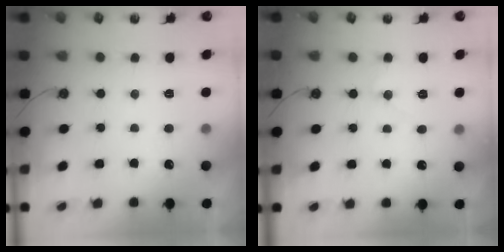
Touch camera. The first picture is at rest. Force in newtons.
{"total": 6.8, "press": 6.8, "slide": 0.4}